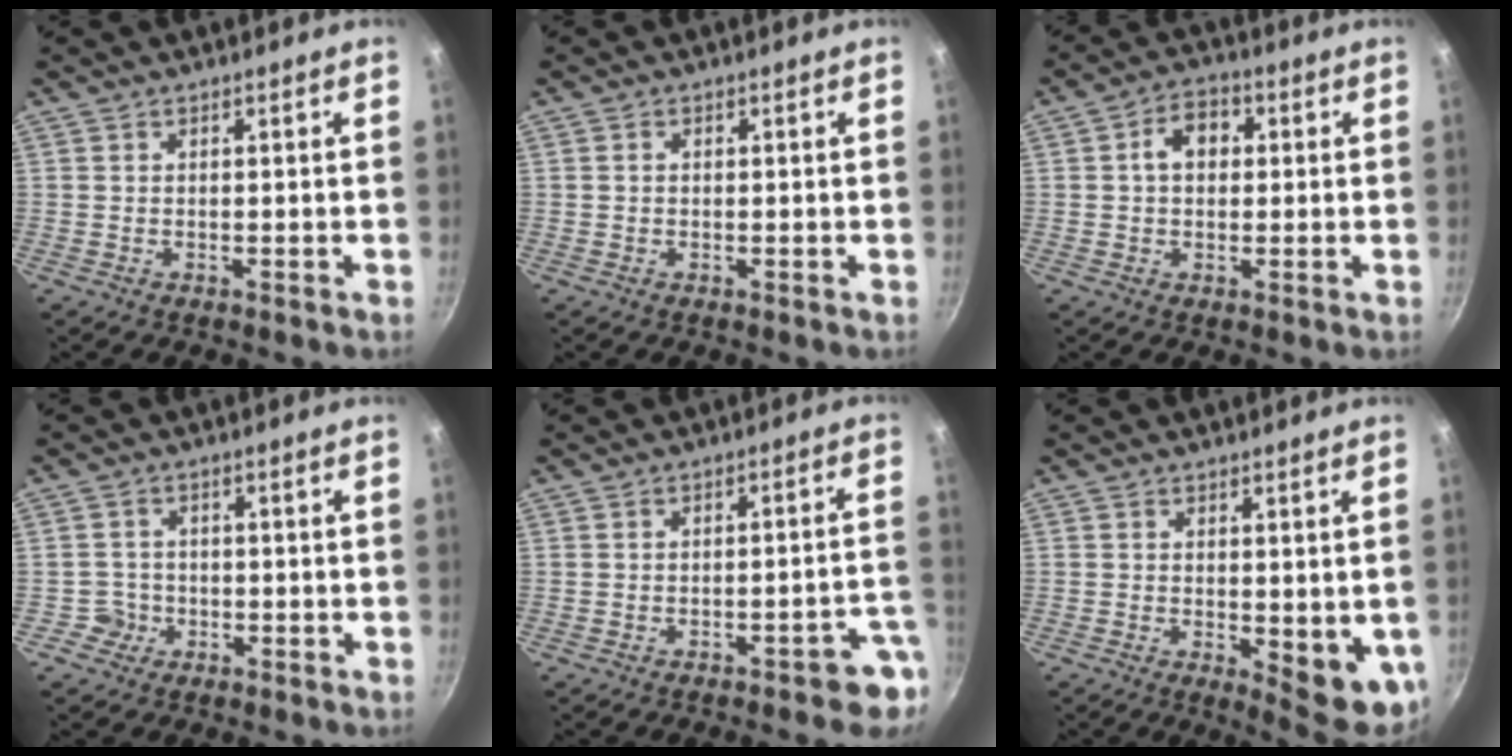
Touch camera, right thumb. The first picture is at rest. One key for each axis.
{"total": 0.6, "fx": 0.0, "fy": 0.5, "fz": 0.2, "tx": -0.004, "ty": 0.003, "tz": 0.000}
{"total": 6.6, "fx": 1.1, "fy": 4.9, "fz": 4.4, "tx": -0.042, "ty": 0.015, "tz": 0.008}
{"total": 2.9, "fx": -1.1, "fy": 2.7, "fz": 0.0, "tx": 0.022, "ty": 0.017, "tz": -0.017}
{"total": 6.1, "fx": -3.2, "fy": 2.1, "fz": 4.8, "tx": -0.028, "ty": 0.039, "tz": -0.029}
{"total": 8.7, "fx": -0.8, "fy": 3.2, "fz": 8.0, "tx": -0.079, "ty": -0.011, "tz": -0.002}